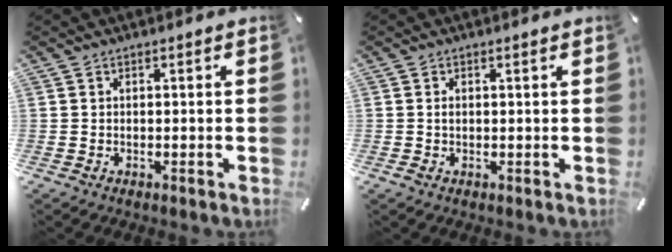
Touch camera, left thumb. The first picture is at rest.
{"total": 1.2, "force": [0.2, 0.2, 1.1], "torque": [-0.021, -0.001, 0.002]}